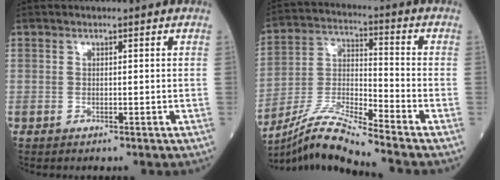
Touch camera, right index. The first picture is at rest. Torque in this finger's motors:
{"motor_torque": [-0.29, -0.27, 0.09, 0.05]}